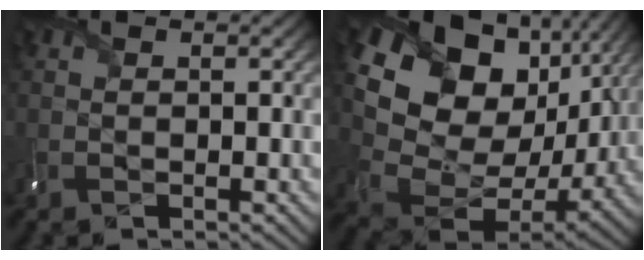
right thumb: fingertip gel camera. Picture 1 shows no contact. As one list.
[{"total": 16.8, "force": [6.7, 12.2, 9.4], "torque": [-0.214, 0.013, 0.134]}]